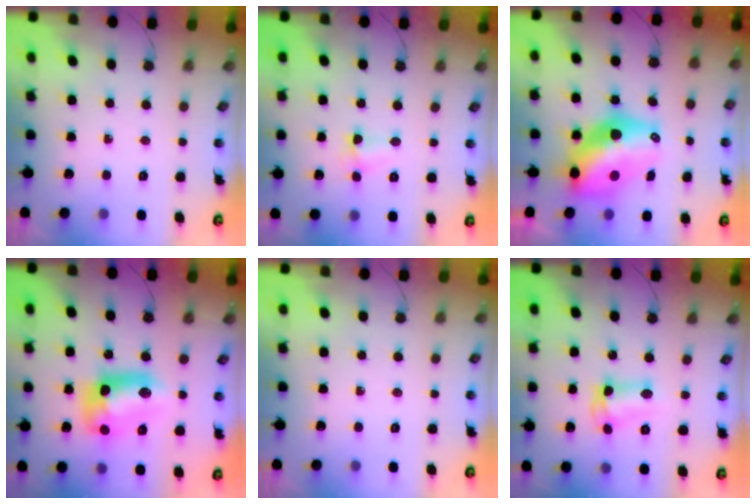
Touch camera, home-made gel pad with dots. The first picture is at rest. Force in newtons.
{"total": 2.9, "press": 2.8, "slide": 0.7}
{"total": 13.7, "press": 13.6, "slide": 1.3}
{"total": 12.0, "press": 11.9, "slide": 0.7}
{"total": 0.0}
{"total": 6.4, "press": 6.4, "slide": 0.3}